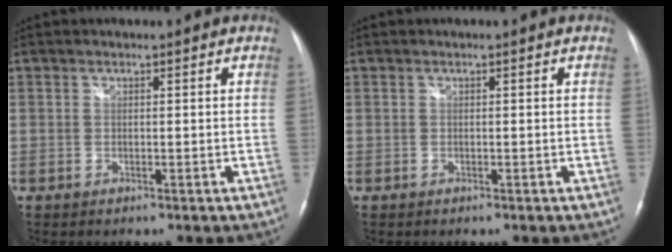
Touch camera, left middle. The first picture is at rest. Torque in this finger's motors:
{"motor_torque": [-0.01, -0.01, 0.00, -0.01]}